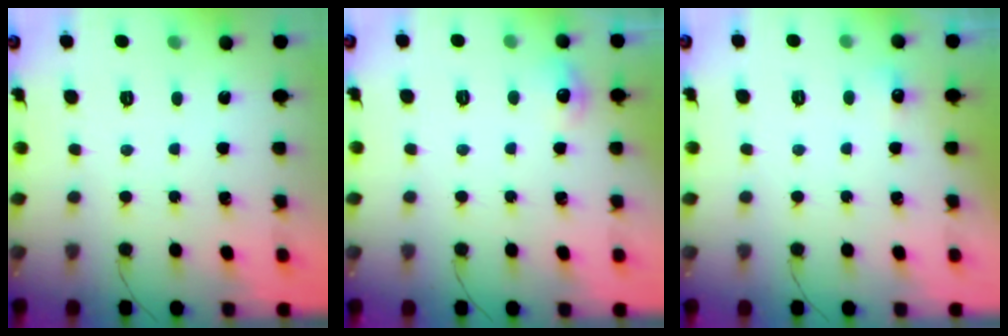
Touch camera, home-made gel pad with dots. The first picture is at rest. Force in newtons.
{"total": 6.4, "press": 6.3, "slide": 1.5}
{"total": 4.5, "press": 4.3, "slide": 1.2}